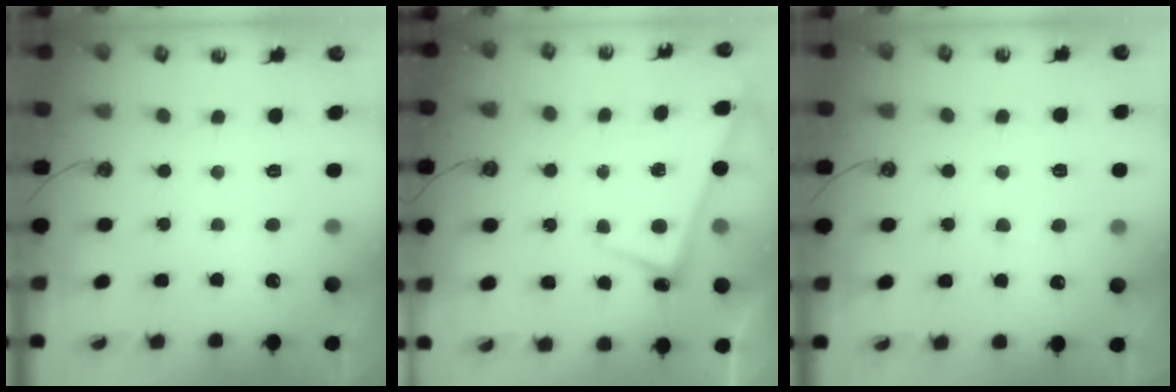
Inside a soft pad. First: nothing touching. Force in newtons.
{"total": 2.7, "press": 2.6, "slide": 0.4}
{"total": 2.7, "press": 2.7, "slide": 0.4}